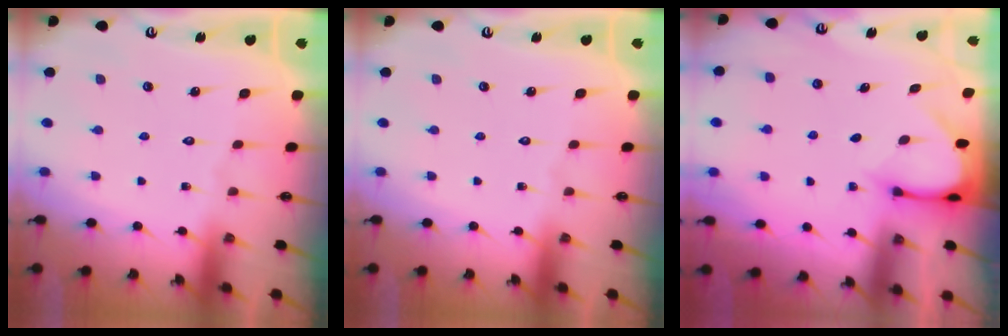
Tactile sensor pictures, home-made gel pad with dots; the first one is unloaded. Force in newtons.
{"total": 0.0}
{"total": 3.0, "press": 3.0, "slide": 0.4}